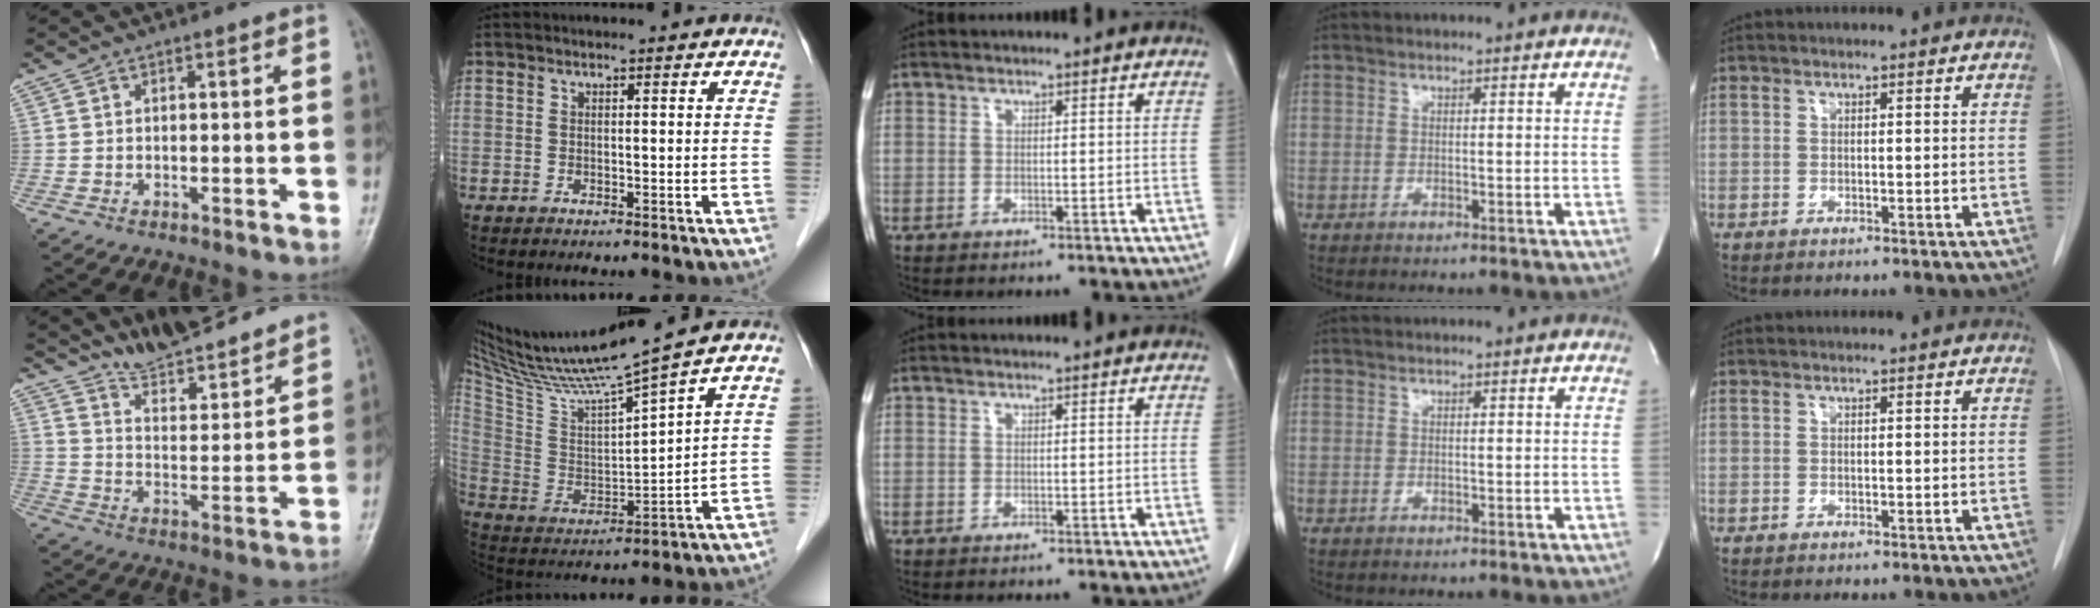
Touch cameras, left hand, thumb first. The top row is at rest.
{"thumb": {"total": 14.6, "force": [13.7, 2.2, 4.5], "torque": [-0.047, -0.088, 0.218]}, "index": {"total": 17.4, "force": [14.7, -1.9, 9.1], "torque": [-0.167, -0.013, 0.266]}}